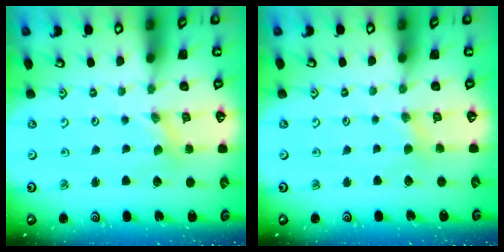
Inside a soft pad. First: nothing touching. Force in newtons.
{"total": 2.4, "press": 2.3, "slide": 0.5}